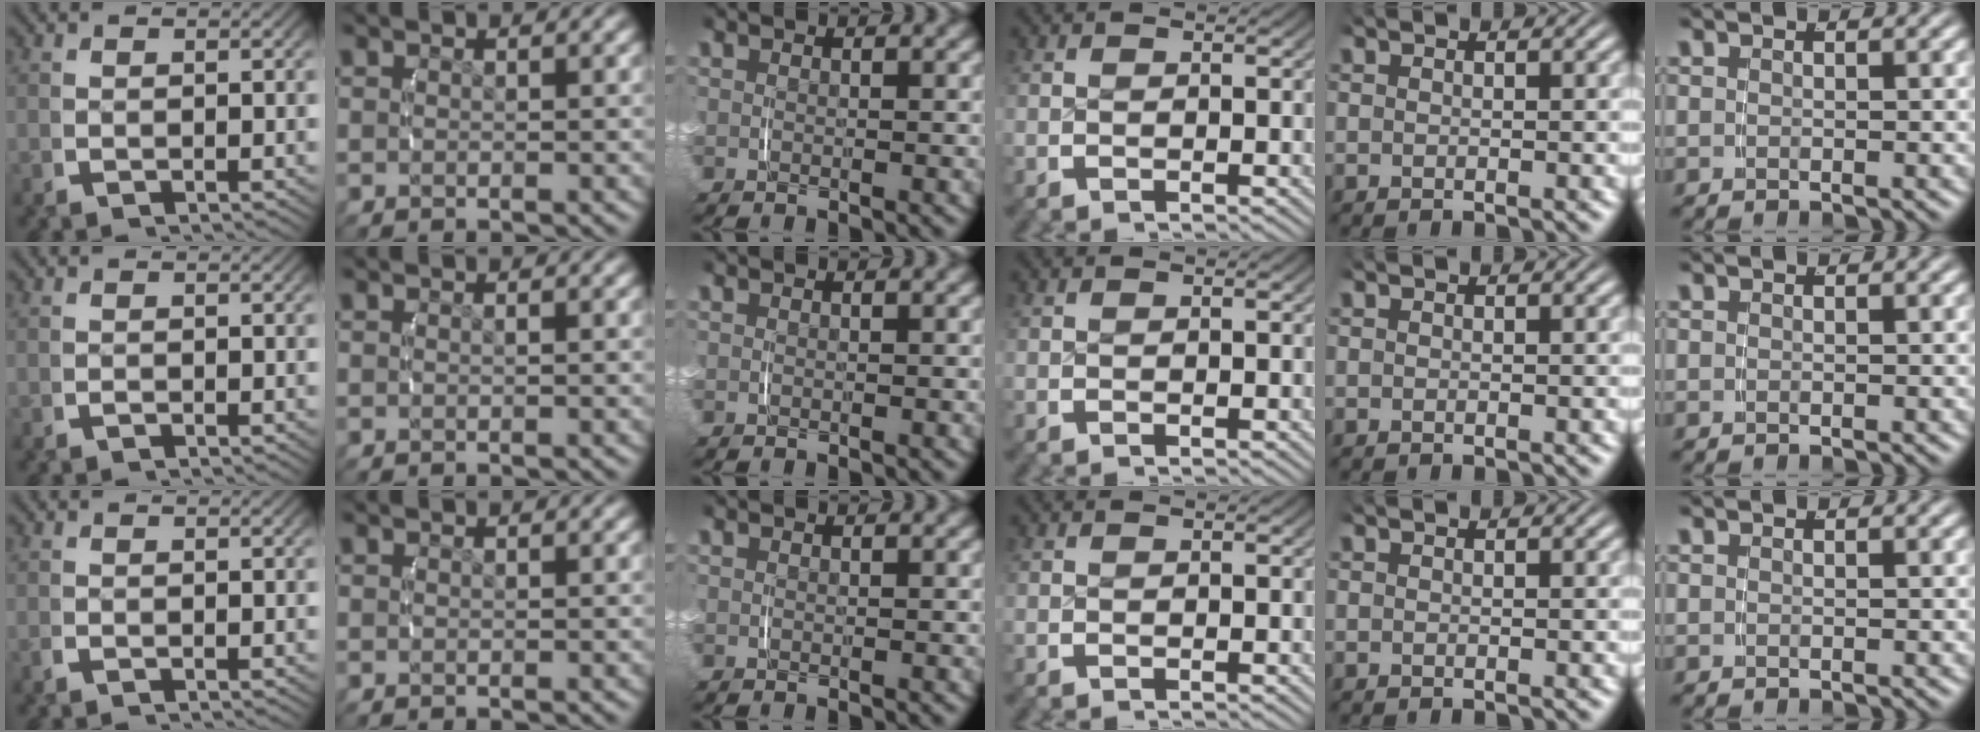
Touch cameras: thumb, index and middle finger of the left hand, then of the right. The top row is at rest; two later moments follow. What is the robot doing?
{"motion": "lift_and_place", "object": "small bumper sticker"}